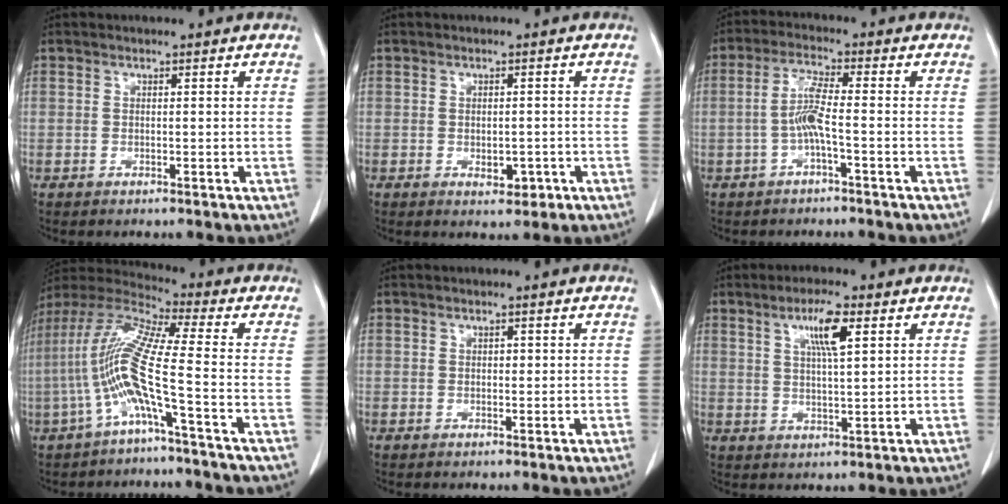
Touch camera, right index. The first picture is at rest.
{"total": 2.8, "force": [-1.0, 1.6, 2.2], "torque": [-0.029, 0.001, -0.006]}
{"total": 4.8, "force": [-1.2, 0.0, 4.7], "torque": [-0.097, 0.007, -0.026]}
{"total": 12.2, "force": [-3.4, -0.7, 11.7], "torque": [-0.252, 0.007, -0.080]}
{"total": 0.7, "force": [0.2, 0.5, 0.5], "torque": [-0.006, 0.001, 0.002]}
{"total": 6.1, "force": [2.8, 0.6, 5.4], "torque": [-0.098, 0.001, 0.048]}